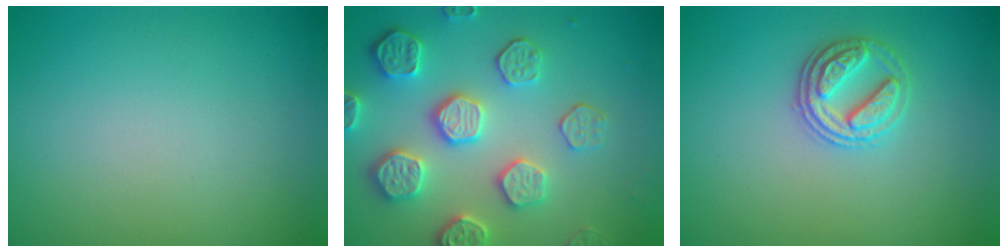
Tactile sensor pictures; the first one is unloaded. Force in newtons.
{"total": 5.6, "press": 5.0, "slide": 2.5}
{"total": 2.6, "press": 2.6, "slide": 0.5}